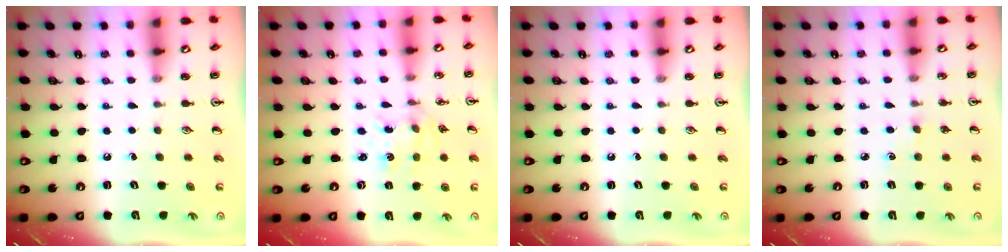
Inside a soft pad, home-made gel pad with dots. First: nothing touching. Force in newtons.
{"total": 1.5, "press": 1.4, "slide": 0.5}
{"total": 0.0}
{"total": 2.0, "press": 2.0, "slide": 0.3}